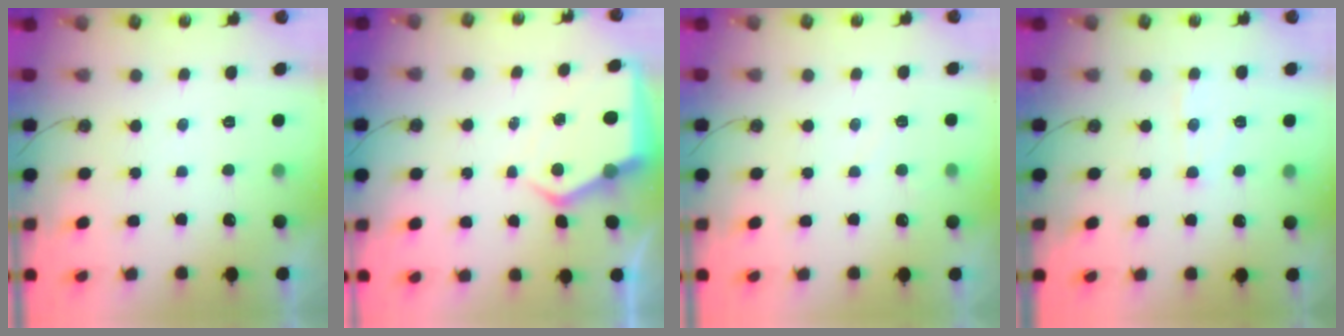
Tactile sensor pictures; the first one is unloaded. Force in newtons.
{"total": 6.6, "press": 6.6, "slide": 0.6}
{"total": 2.9, "press": 2.9, "slide": 0.3}
{"total": 6.2, "press": 6.2, "slide": 0.4}